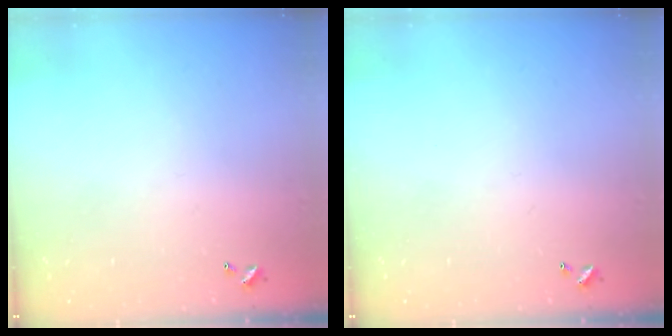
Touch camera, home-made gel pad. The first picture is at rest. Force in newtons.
{"total": 0.0}